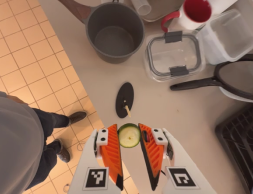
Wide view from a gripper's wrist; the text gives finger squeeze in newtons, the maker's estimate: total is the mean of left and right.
{"total": 9.2, "left": 9.0, "right": 9.4}